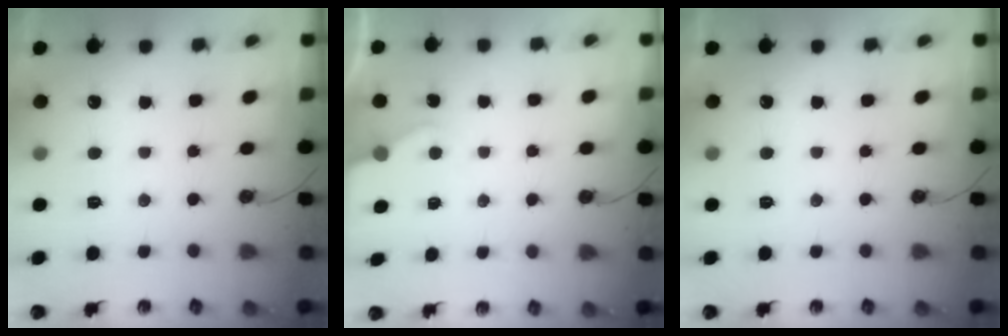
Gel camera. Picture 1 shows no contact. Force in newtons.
{"total": 2.4, "press": 2.4, "slide": 0.3}
{"total": 0.0}